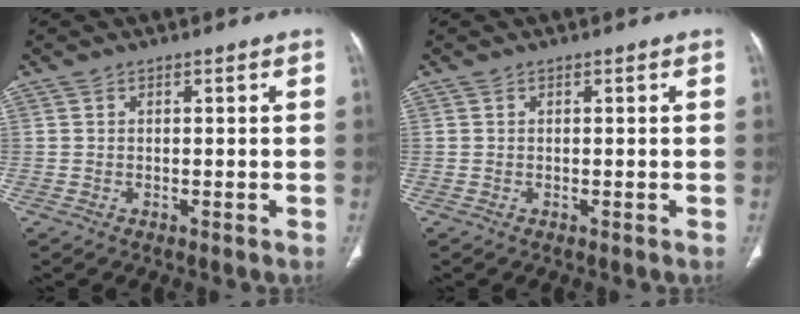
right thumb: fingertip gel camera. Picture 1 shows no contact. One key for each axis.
{"total": 0.0}